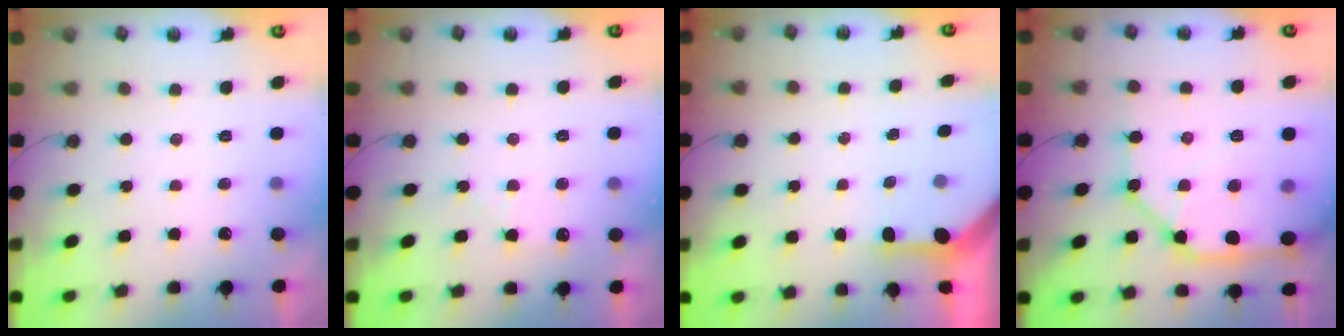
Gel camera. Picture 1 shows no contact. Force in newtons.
{"total": 5.8, "press": 5.8, "slide": 0.9}
{"total": 3.2, "press": 3.2, "slide": 0.3}
{"total": 16.2, "press": 16.1, "slide": 1.8}